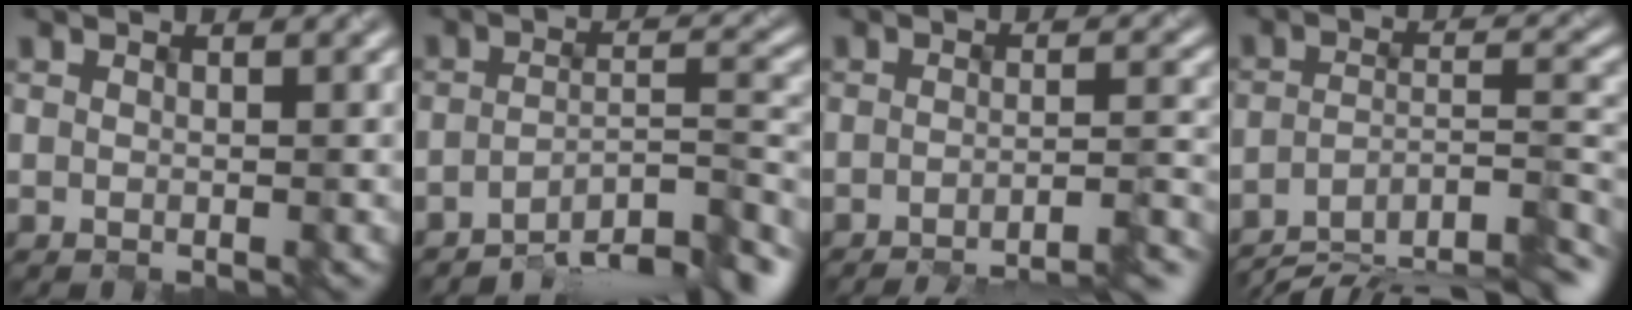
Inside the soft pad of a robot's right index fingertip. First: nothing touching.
{"total": 7.1, "force": [-6.0, 1.2, 3.6], "torque": [-0.049, 0.003, -0.094]}
{"total": 7.5, "force": [-6.1, 1.0, 4.4], "torque": [-0.048, 0.009, -0.072]}
{"total": 10.8, "force": [-9.3, 2.3, 5.1], "torque": [-0.081, 0.008, -0.139]}